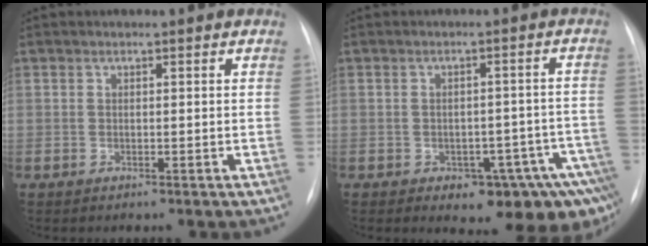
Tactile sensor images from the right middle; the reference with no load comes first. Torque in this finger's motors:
{"motor_torque": [1.28, -0.85, 0.35, 0.07]}